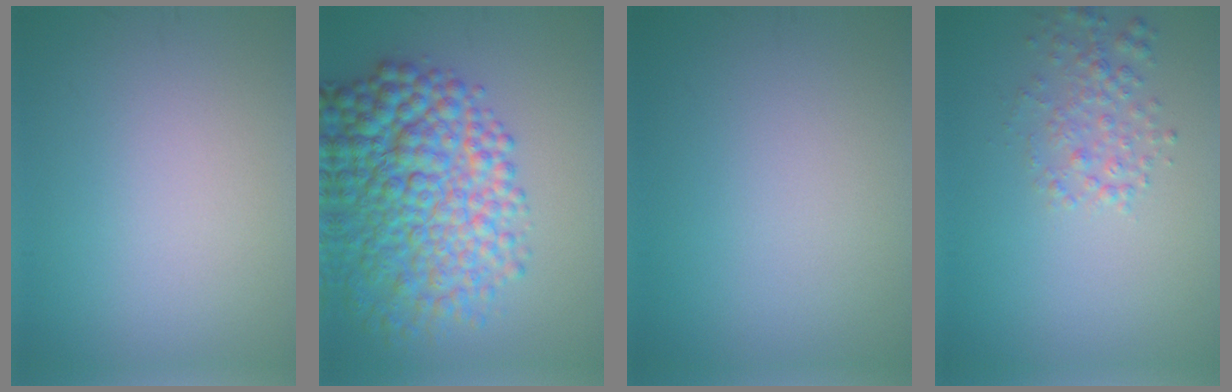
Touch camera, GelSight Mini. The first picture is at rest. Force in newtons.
{"total": 9.9, "press": 9.9, "slide": 0.3}
{"total": 0.0}
{"total": 2.3, "press": 2.3, "slide": 0.1}